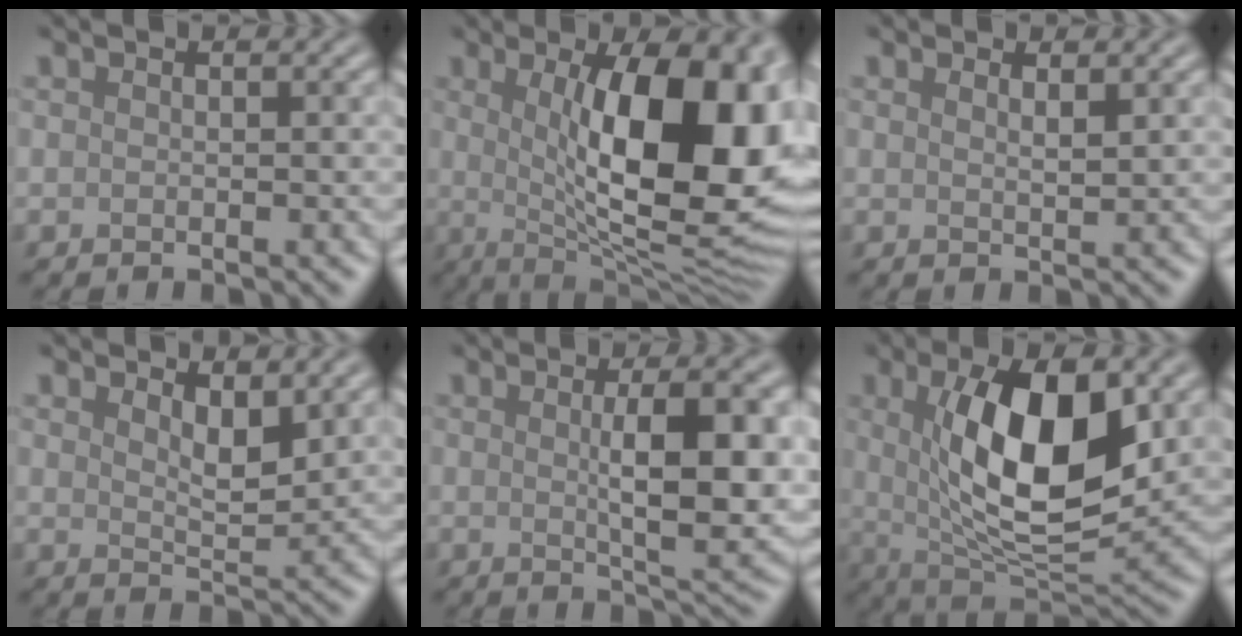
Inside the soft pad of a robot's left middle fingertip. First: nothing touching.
{"total": 15.2, "force": [1.5, 5.6, 14.0], "torque": [-0.165, 0.007, 0.017]}
{"total": 1.2, "force": [0.9, 0.3, 0.7], "torque": [-0.009, -0.001, 0.014]}
{"total": 2.9, "force": [1.9, 1.1, 2.0], "torque": [-0.037, -0.006, 0.032]}
{"total": 7.7, "force": [0.6, 2.0, 7.4], "torque": [-0.103, -0.001, 0.015]}
{"total": 10.6, "force": [2.0, 4.1, 9.6], "torque": [-0.156, -0.008, 0.038]}